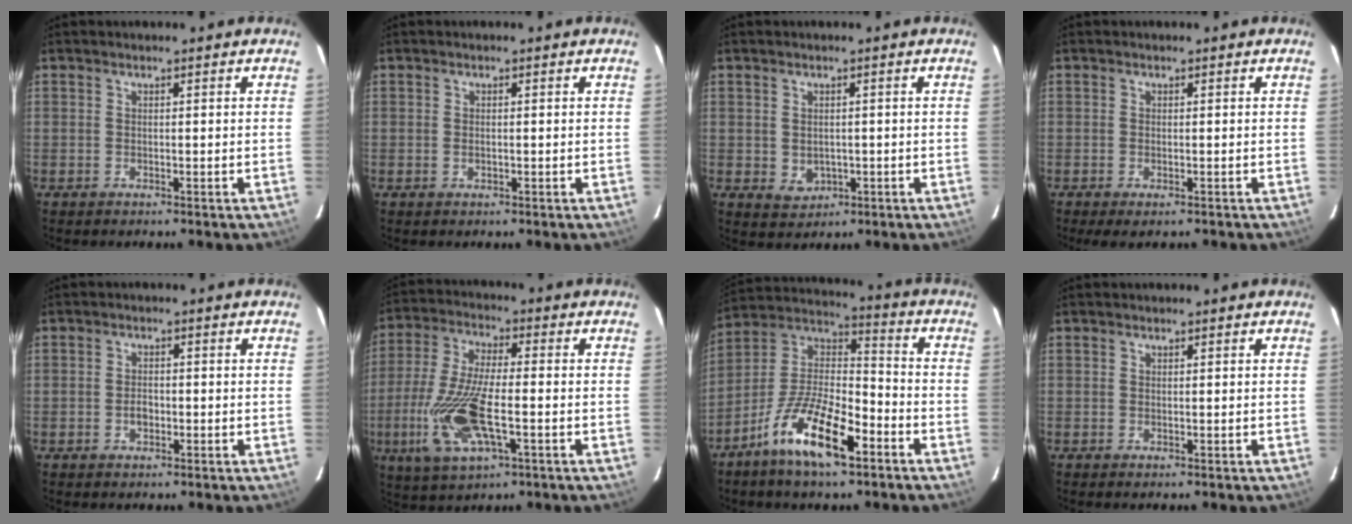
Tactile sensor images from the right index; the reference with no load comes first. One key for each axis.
{"total": 0.9, "fx": -0.2, "fy": 0.6, "fz": 0.6, "tx": -0.012, "ty": -0.001, "tz": -0.004}
{"total": 3.5, "fx": -0.4, "fy": 3.0, "fz": 1.7, "tx": -0.033, "ty": 0.000, "tz": 0.004}
{"total": 2.5, "fx": -1.7, "fy": 0.7, "fz": 1.8, "tx": -0.034, "ty": -0.007, "tz": -0.025}
{"total": 2.3, "fx": -0.8, "fy": 1.6, "fz": 1.3, "tx": -0.025, "ty": 0.005, "tz": -0.014}
{"total": 16.2, "fx": -4.8, "fy": 5.7, "fz": 14.4, "tx": -0.316, "ty": -0.017, "tz": -0.090}
{"total": 16.0, "fx": -9.1, "fy": 5.4, "fz": 12.0, "tx": -0.234, "ty": -0.004, "tz": -0.167}
{"total": 0.0}